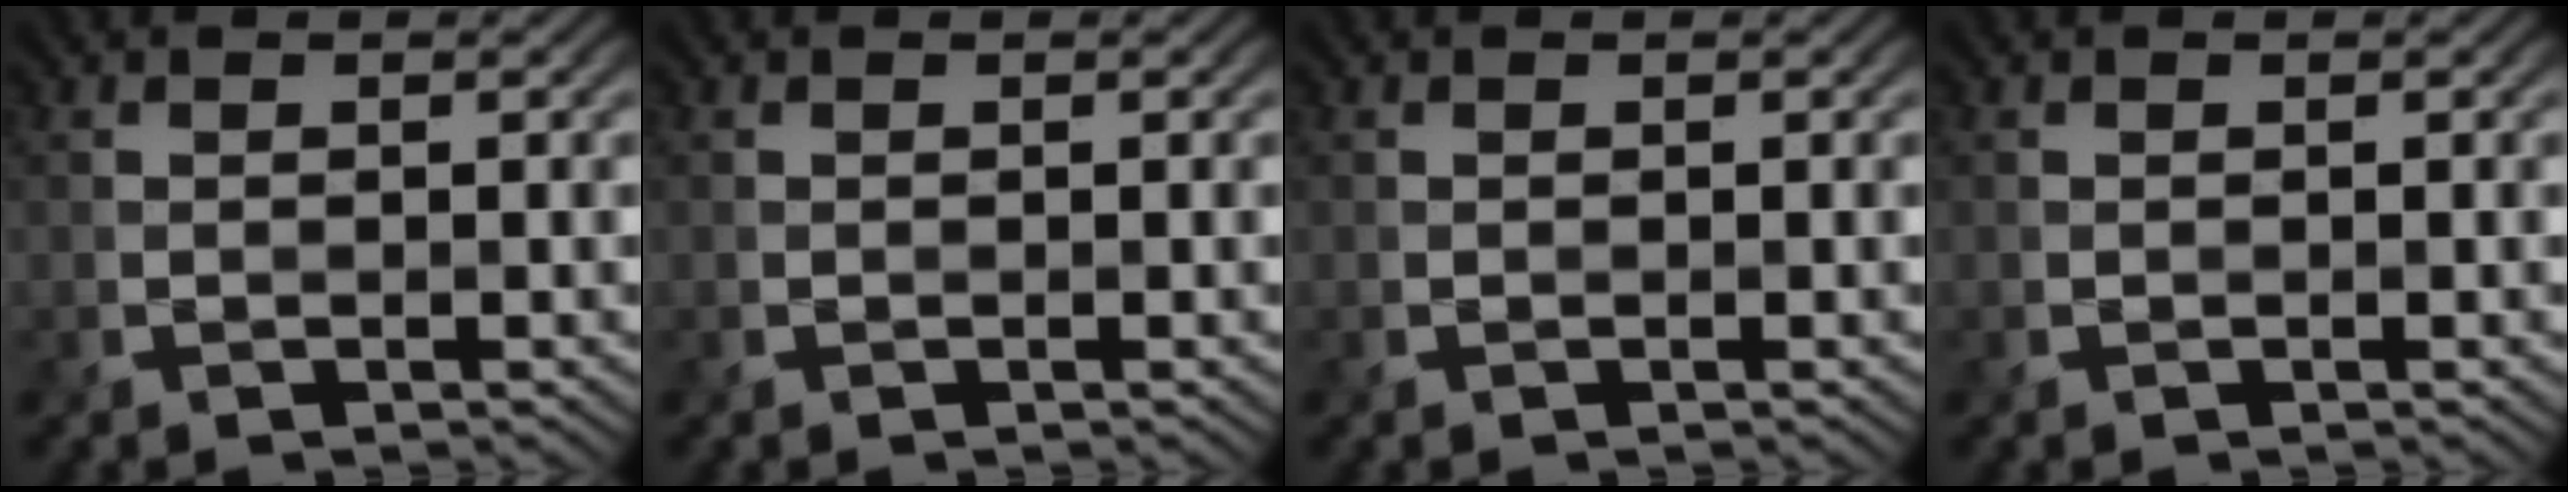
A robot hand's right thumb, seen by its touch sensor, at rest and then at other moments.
{"total": 0.0}
{"total": 0.0}
{"total": 0.0}